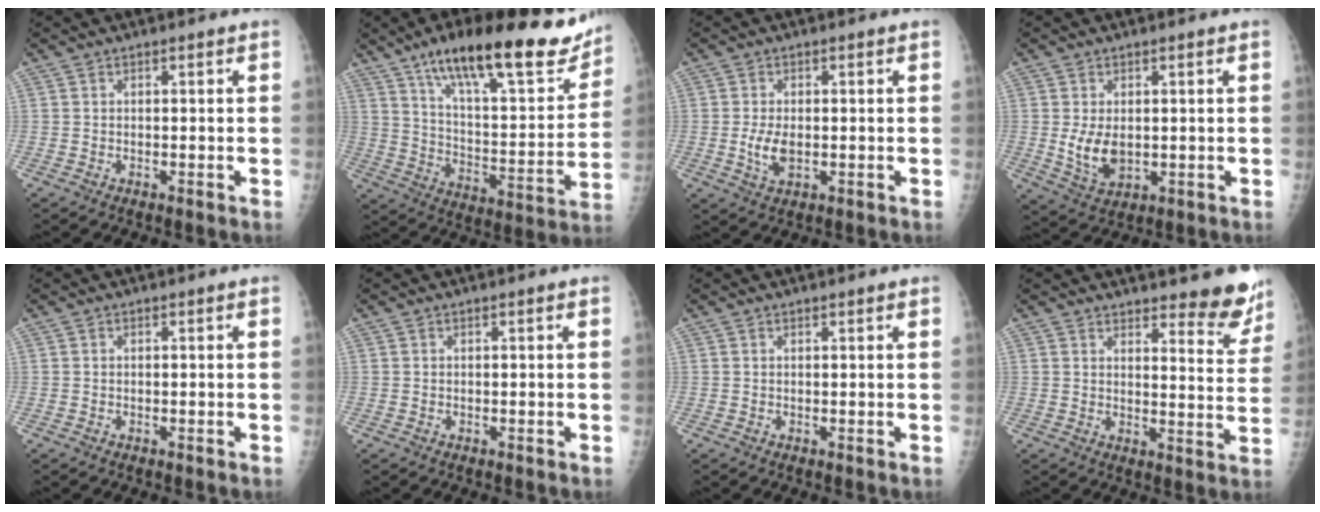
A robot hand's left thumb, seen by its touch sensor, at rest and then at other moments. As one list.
[{"total": 26.8, "force": [18.2, 7.9, 18.0], "torque": [-0.233, -0.060, 0.284]}, {"total": 4.2, "force": [-0.4, 2.3, 3.5], "torque": [-0.070, -0.007, -0.004]}, {"total": 6.0, "force": [0.2, 3.8, 4.6], "torque": [-0.074, -0.016, 0.018]}, {"total": 0.0}, {"total": 0.0}, {"total": 0.7, "force": [0.6, 0.1, 0.3], "torque": [-0.005, 0.000, 0.009]}, {"total": 10.6, "force": [9.2, 2.8, 4.4], "torque": [-0.021, -0.069, 0.103]}]